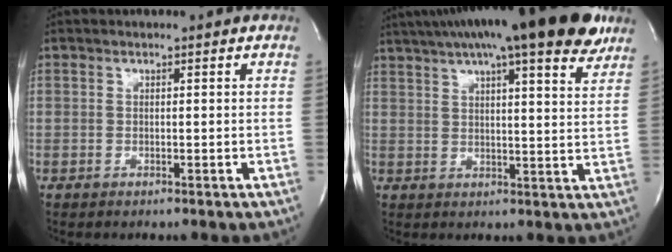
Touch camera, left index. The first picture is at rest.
{"total": 23.8, "force": [17.7, 3.9, 15.5], "torque": [-0.253, 0.042, 0.236]}